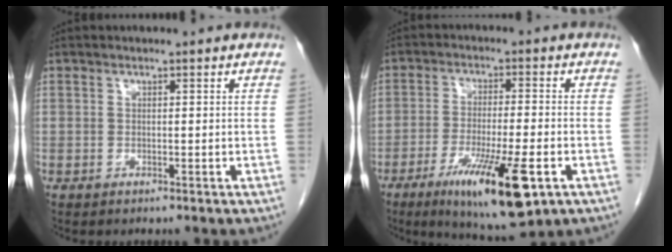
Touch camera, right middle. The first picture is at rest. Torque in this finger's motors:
{"motor_torque": [1.11, -1.03, 0.21, 0.09]}